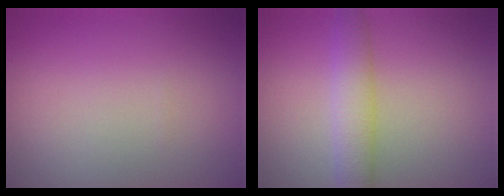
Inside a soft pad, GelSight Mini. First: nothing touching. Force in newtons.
{"total": 3.2, "press": 3.2, "slide": 0.1}